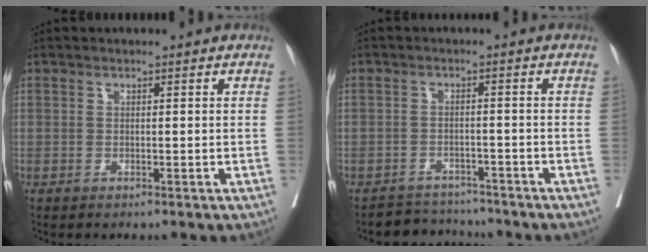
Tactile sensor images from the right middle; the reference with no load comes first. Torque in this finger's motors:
{"motor_torque": [0.14, -0.20, -0.07, -0.08]}